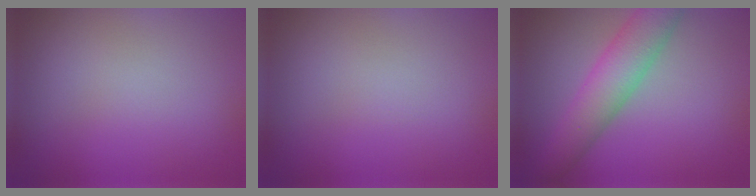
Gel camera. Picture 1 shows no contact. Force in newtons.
{"total": 0.0}
{"total": 5.6, "press": 5.6, "slide": 0.2}